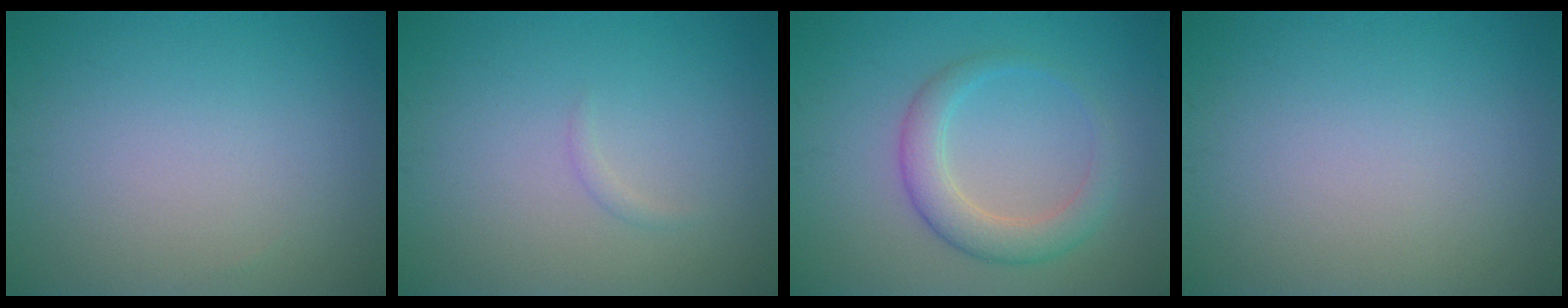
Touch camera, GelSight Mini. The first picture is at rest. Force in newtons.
{"total": 0.6, "press": 0.6, "slide": 0.0}
{"total": 3.7, "press": 3.7, "slide": 0.3}
{"total": 0.0}